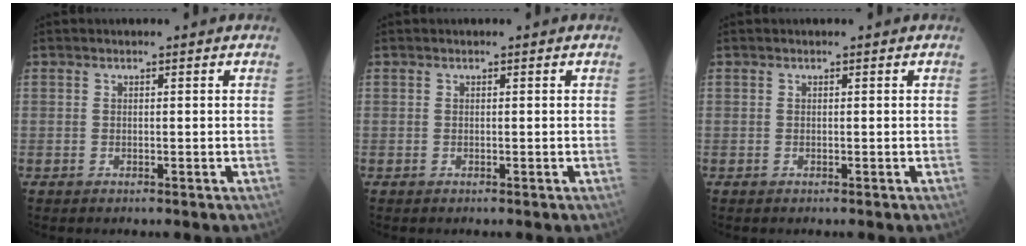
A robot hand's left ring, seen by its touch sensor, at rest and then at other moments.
{"total": 0.0}
{"total": 0.0}